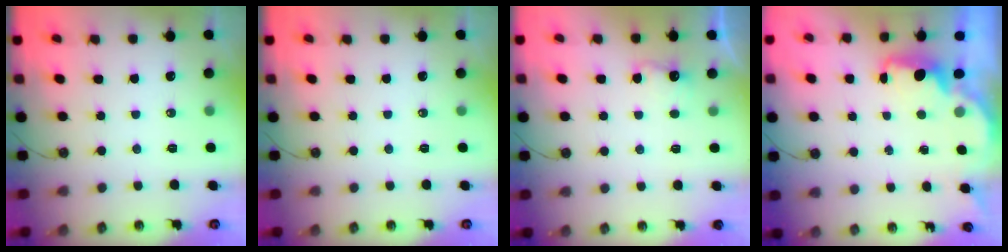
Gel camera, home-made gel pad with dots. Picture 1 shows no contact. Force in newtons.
{"total": 0.0}
{"total": 3.5, "press": 3.3, "slide": 1.0}
{"total": 1.8, "press": 1.6, "slide": 0.7}